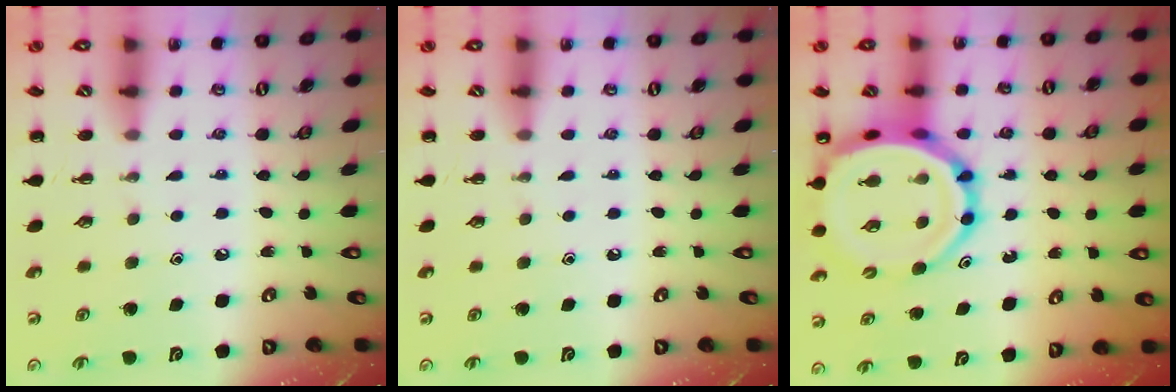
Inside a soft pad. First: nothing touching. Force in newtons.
{"total": 0.0}
{"total": 14.4, "press": 13.8, "slide": 4.2}